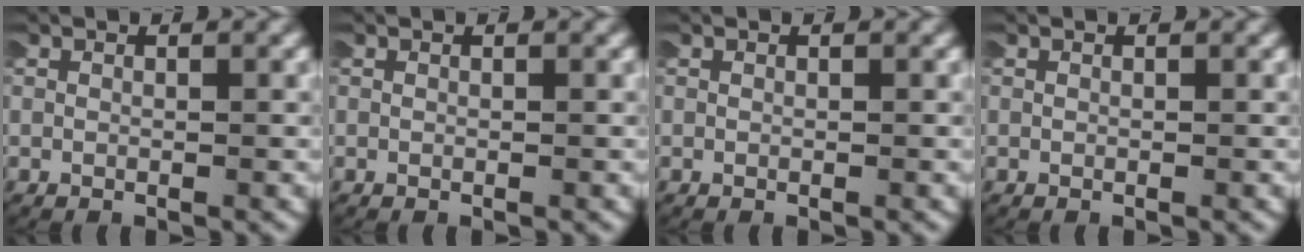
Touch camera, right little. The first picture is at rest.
{"total": 0.0}
{"total": 0.0}
{"total": 0.0}